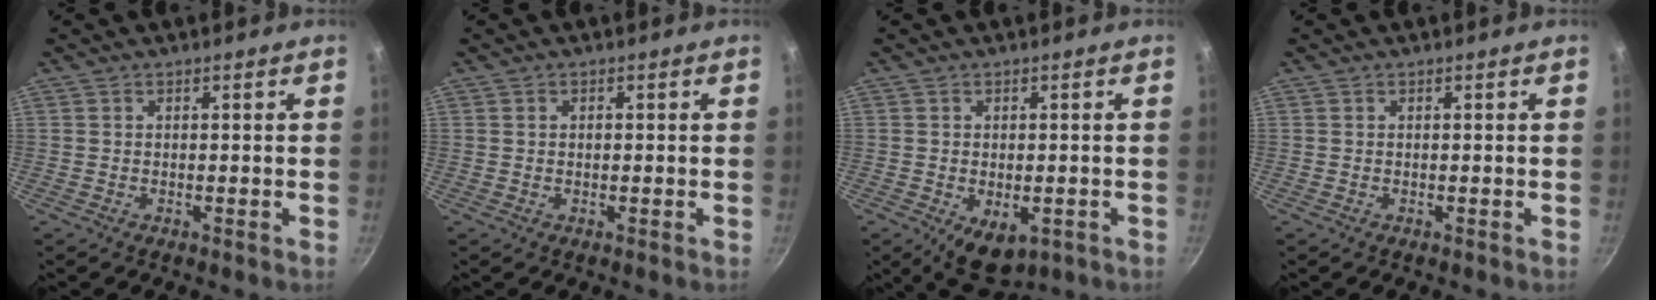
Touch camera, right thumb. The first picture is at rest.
{"total": 0.7, "force": [0.1, 0.6, 0.4], "torque": [-0.005, 0.003, 0.002]}
{"total": 6.8, "force": [-2.0, 4.3, 4.9], "torque": [-0.055, -0.005, -0.016]}
{"total": 0.0}